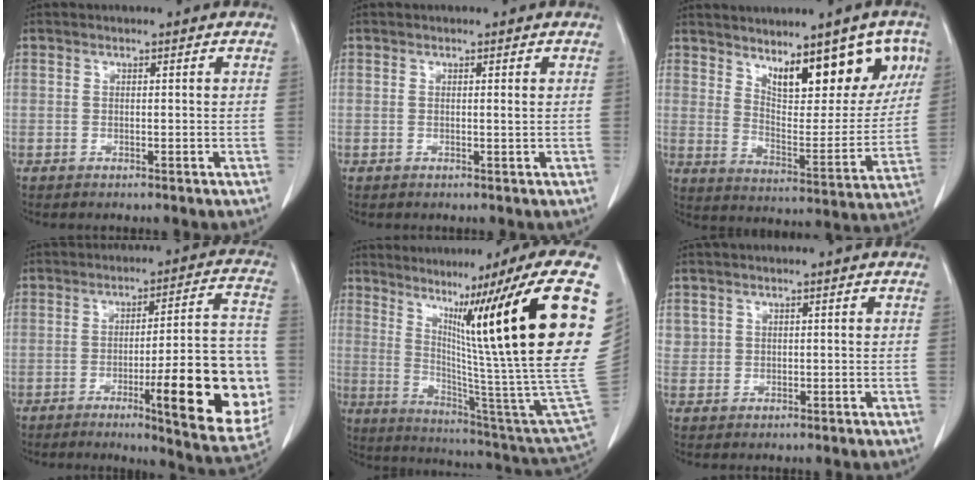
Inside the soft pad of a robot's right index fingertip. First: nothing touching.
{"total": 0.6, "force": [0.1, -0.1, 0.5], "torque": [-0.010, -0.002, 0.002]}
{"total": 15.9, "force": [8.9, 4.9, 12.2], "torque": [-0.162, 0.003, 0.144]}
{"total": 19.4, "force": [-4.9, 2.6, 18.5], "torque": [-0.193, 0.009, -0.056]}
{"total": 32.7, "force": [12.4, 0.1, 30.2], "torque": [-0.354, -0.003, 0.191]}
{"total": 1.5, "force": [0.7, 1.3, 0.1], "torque": [0.013, 0.003, 0.009]}